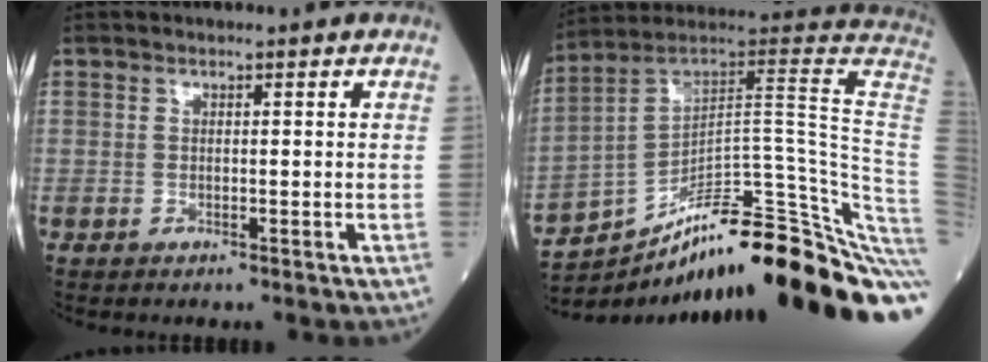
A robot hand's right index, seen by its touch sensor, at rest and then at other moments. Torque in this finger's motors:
{"motor_torque": [0.73, -1.30, 0.27, 0.15]}